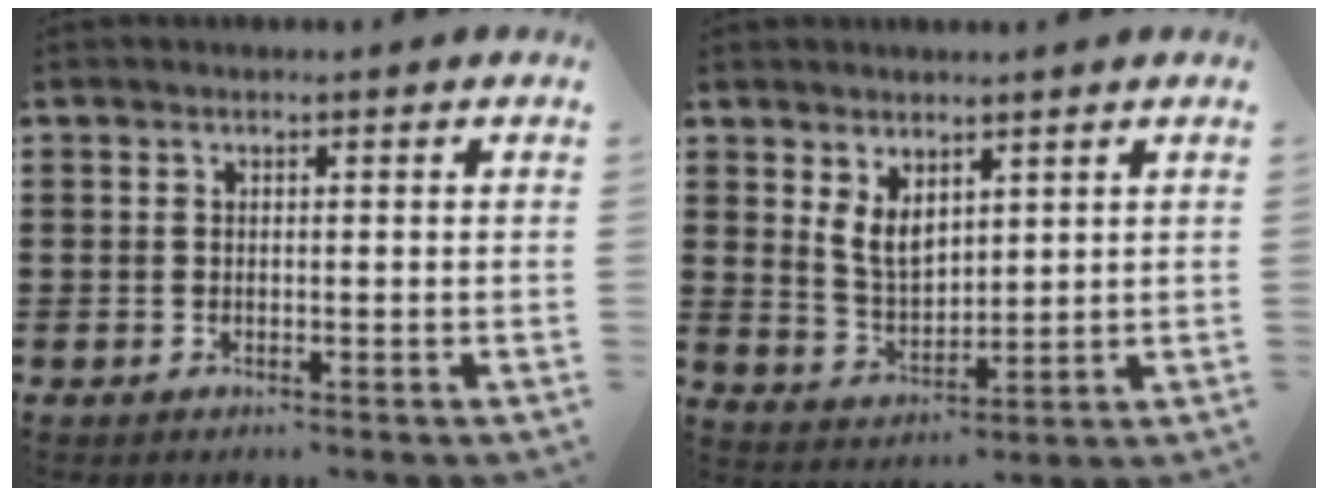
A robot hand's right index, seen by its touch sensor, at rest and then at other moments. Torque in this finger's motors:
{"motor_torque": [0.46, 0.45, 0.16, 0.09]}